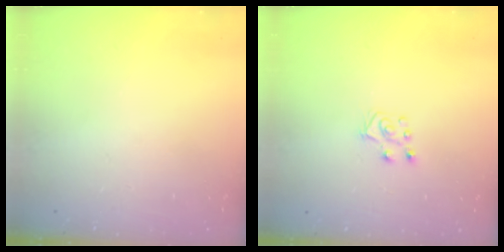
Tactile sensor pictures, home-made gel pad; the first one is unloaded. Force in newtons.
{"total": 6.8, "press": 6.8, "slide": 0.4}